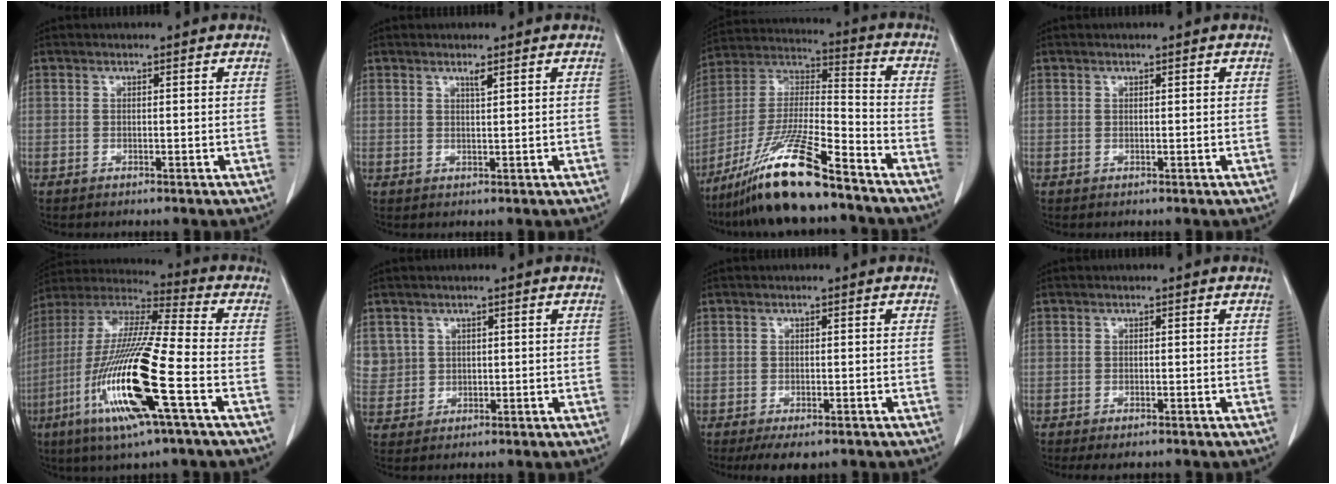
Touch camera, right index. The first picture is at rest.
{"total": 1.0, "force": [0.7, -0.1, 0.8], "torque": [-0.015, -0.004, 0.014]}
{"total": 16.7, "force": [-12.1, 1.1, 11.4], "torque": [-0.238, -0.023, -0.224]}
{"total": 0.0}
{"total": 20.4, "force": [-7.0, 1.1, 19.2], "torque": [-0.417, -0.033, -0.141]}
{"total": 4.0, "force": [1.5, 3.7, 0.0], "torque": [0.011, 0.004, 0.032]}
{"total": 3.4, "force": [-2.3, 1.4, 2.1], "torque": [-0.031, -0.007, -0.031]}
{"total": 2.7, "force": [-2.2, 0.7, 1.4], "torque": [-0.017, -0.005, -0.029]}